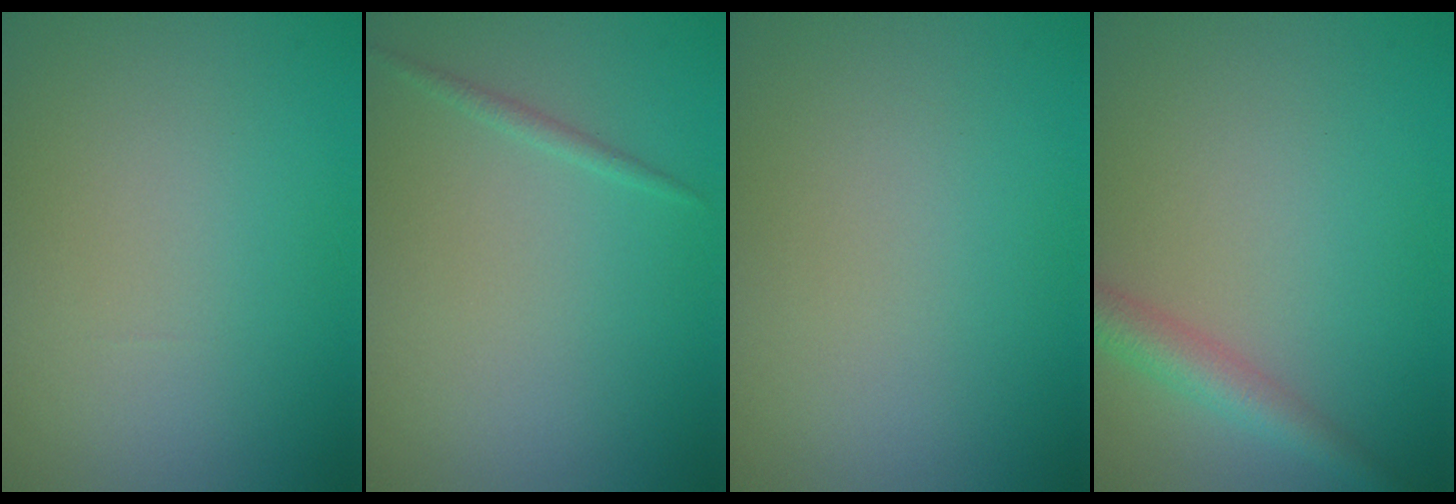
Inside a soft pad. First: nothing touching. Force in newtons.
{"total": 0.7, "press": 0.7, "slide": 0.0}
{"total": 0.0}
{"total": 2.9, "press": 2.9, "slide": 0.0}